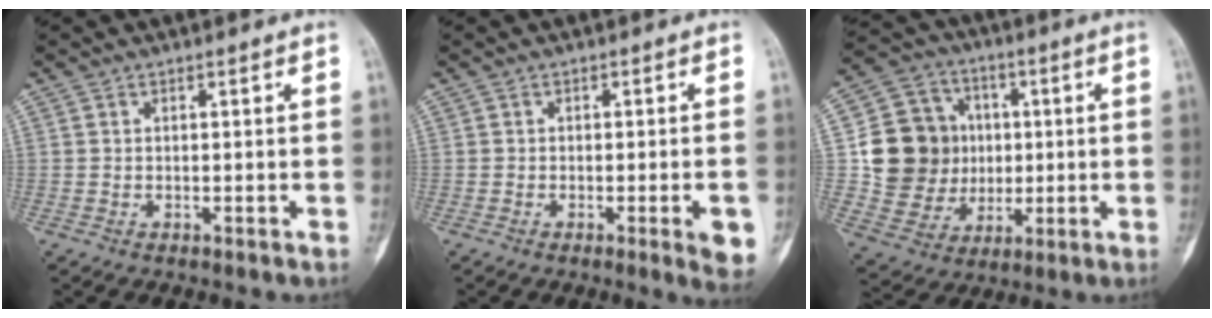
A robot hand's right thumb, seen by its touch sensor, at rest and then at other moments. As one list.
[{"total": 5.6, "force": [-2.0, 0.9, 5.2], "torque": [-0.061, -0.001, -0.024]}, {"total": 16.4, "force": [1.4, 14.7, 7.0], "torque": [-0.084, 0.015, 0.040]}]